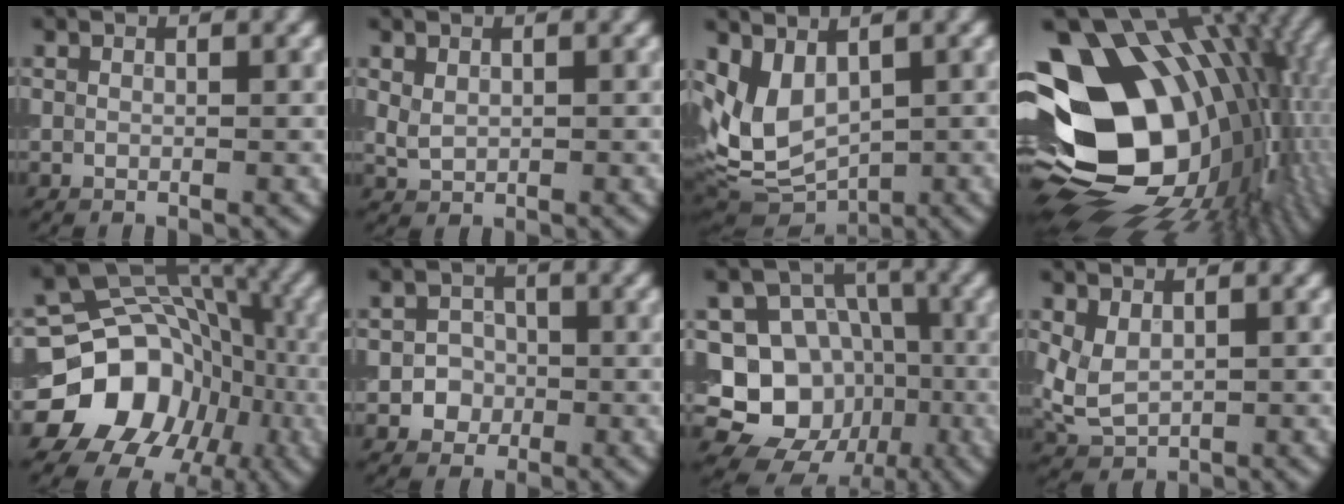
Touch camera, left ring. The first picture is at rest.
{"total": 1.3, "force": [0.5, 0.9, 0.8], "torque": [-0.018, -0.001, 0.015]}
{"total": 5.8, "force": [1.5, 3.7, 4.2], "torque": [-0.090, -0.015, 0.032]}
{"total": 21.2, "force": [-0.2, 14.8, 15.2], "torque": [-0.277, -0.006, -0.002]}
{"total": 16.0, "force": [-5.1, 13.5, 7.0], "torque": [-0.116, -0.012, -0.113]}
{"total": 2.5, "force": [-0.7, 2.3, 0.7], "torque": [0.013, -0.001, -0.023]}
{"total": 14.3, "force": [-4.2, 12.7, 5.1], "torque": [-0.089, -0.009, -0.084]}
{"total": 3.1, "force": [0.5, 2.1, 2.2], "torque": [-0.052, -0.002, 0.018]}